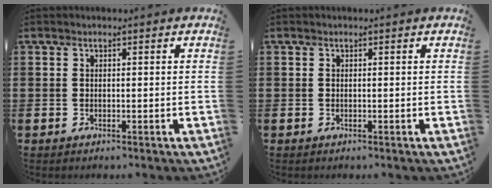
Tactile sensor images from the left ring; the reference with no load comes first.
{"total": 0.0}